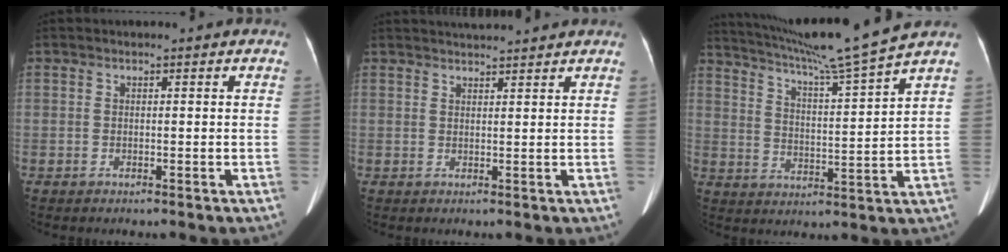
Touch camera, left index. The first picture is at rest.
{"total": 5.2, "force": [5.0, -0.2, 1.3], "torque": [-0.022, 0.027, 0.069]}
{"total": 14.6, "force": [12.8, -3.0, 6.4], "torque": [-0.116, -0.025, 0.201]}